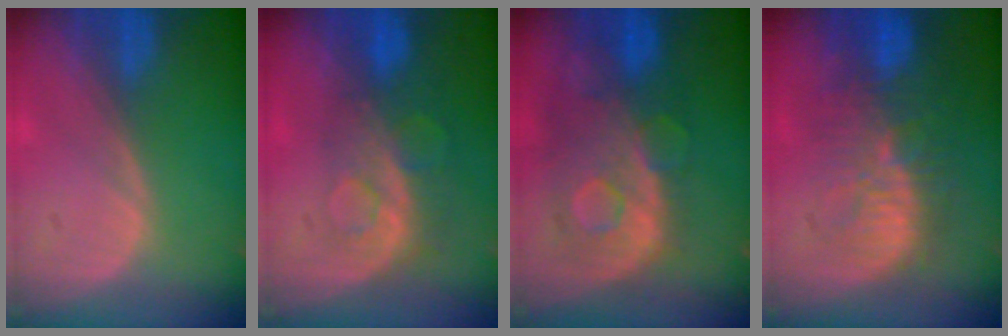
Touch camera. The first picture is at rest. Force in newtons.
{"total": 8.4, "press": 7.0, "slide": 4.5}
{"total": 11.3, "press": 9.8, "slide": 5.6}
{"total": 11.3, "press": 9.9, "slide": 5.3}